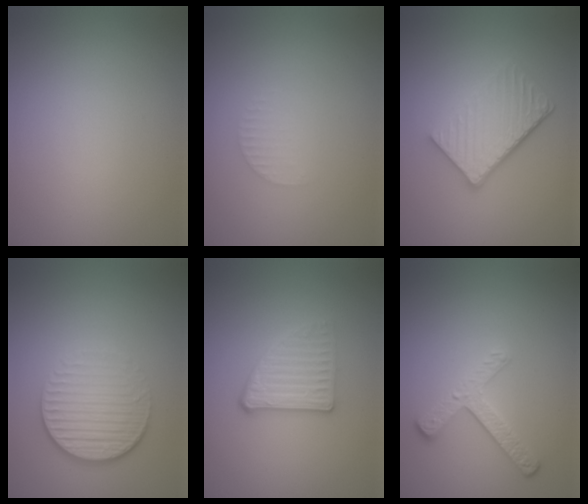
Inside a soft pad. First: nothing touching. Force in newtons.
{"total": 0.8, "press": 0.8, "slide": 0.2}
{"total": 4.9, "press": 3.6, "slide": 3.3}
{"total": 4.3, "press": 2.9, "slide": 3.2}
{"total": 2.7, "press": 2.4, "slide": 1.1}
{"total": 2.7, "press": 2.3, "slide": 1.5}